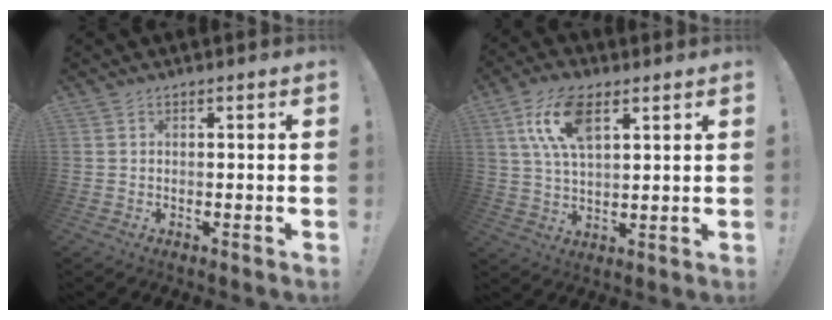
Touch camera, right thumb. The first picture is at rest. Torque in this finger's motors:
{"motor_torque": [0.25, 0.25, 0.39, -0.21, 0.06]}